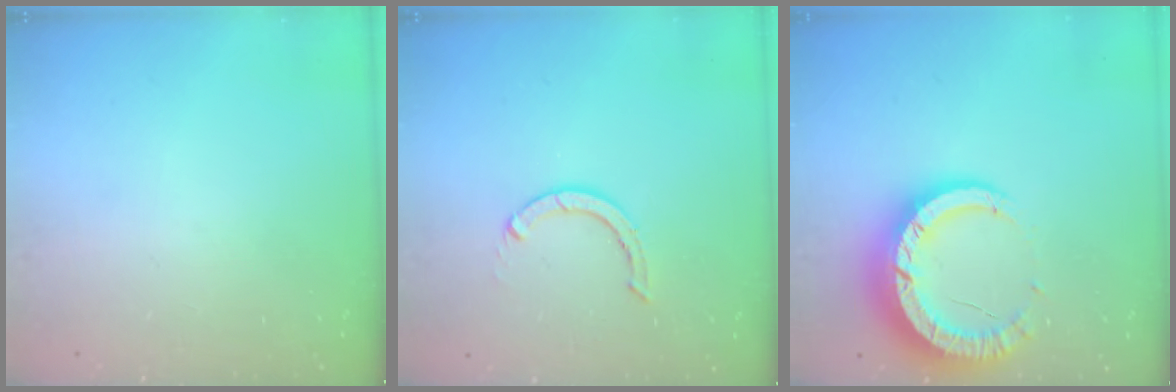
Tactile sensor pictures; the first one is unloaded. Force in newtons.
{"total": 3.7, "press": 3.6, "slide": 0.4}
{"total": 14.1, "press": 14.1, "slide": 1.2}